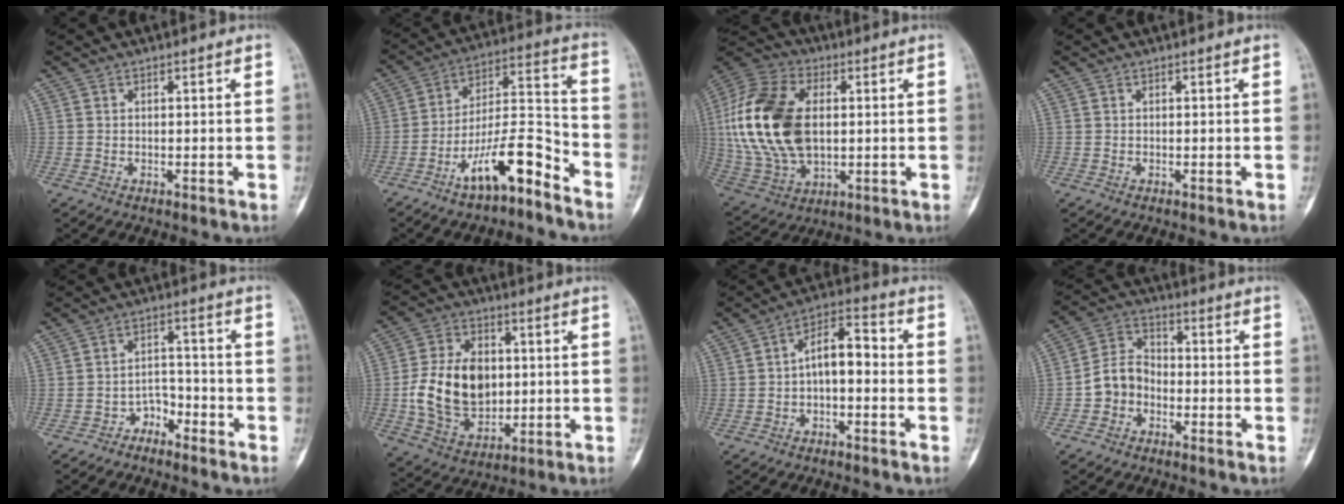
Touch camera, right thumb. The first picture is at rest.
{"total": 13.9, "force": [-8.8, 4.1, 9.9], "torque": [-0.172, 0.087, -0.155]}
{"total": 22.7, "force": [1.9, 13.8, 17.9], "torque": [-0.376, -0.003, 0.039]}
{"total": 0.0}
{"total": 4.4, "force": [-3.3, 2.8, 1.1], "torque": [0.008, 0.037, -0.059]}
{"total": 16.0, "force": [0.1, 11.4, 11.3], "torque": [-0.176, 0.004, 0.013]}
{"total": 7.9, "force": [-0.9, 4.1, 6.8], "torque": [-0.096, 0.040, -0.026]}
{"total": 7.1, "force": [-2.4, 5.8, 3.4], "torque": [-0.047, 0.036, -0.056]}